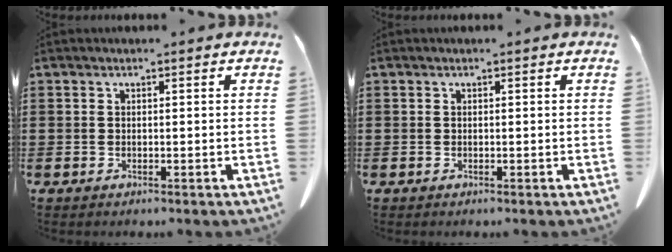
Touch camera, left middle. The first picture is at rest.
{"total": 0.0}